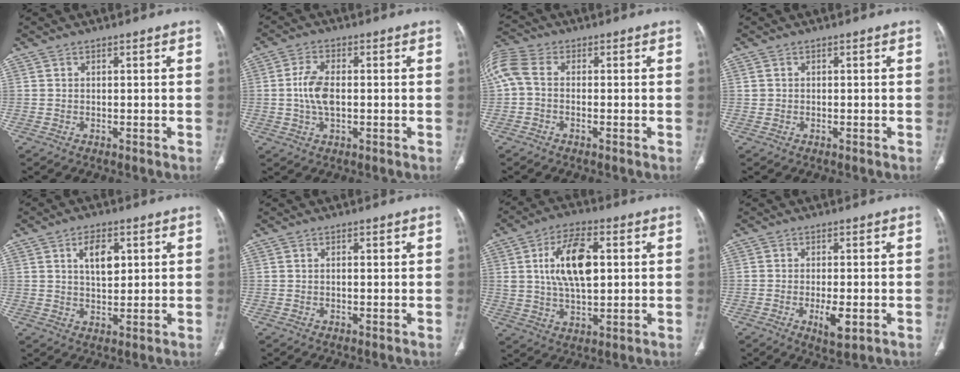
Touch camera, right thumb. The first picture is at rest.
{"total": 6.0, "force": [-0.2, 3.1, 5.1], "torque": [-0.107, 0.007, -0.008]}
{"total": 8.6, "force": [-0.1, 5.9, 6.2], "torque": [-0.161, 0.025, -0.007]}
{"total": 0.6, "force": [0.1, 0.6, 0.2], "torque": [0.001, 0.003, 0.002]}
{"total": 6.0, "force": [2.1, 3.3, 4.6], "torque": [-0.061, -0.010, 0.036]}
{"total": 0.7, "force": [0.1, 0.3, 0.6], "torque": [-0.014, 0.001, 0.001]}
{"total": 13.1, "force": [2.6, 6.7, 11.0], "torque": [-0.187, 0.001, 0.048]}
{"total": 4.7, "force": [-1.5, 1.7, 4.1], "torque": [-0.067, -0.008, -0.019]}